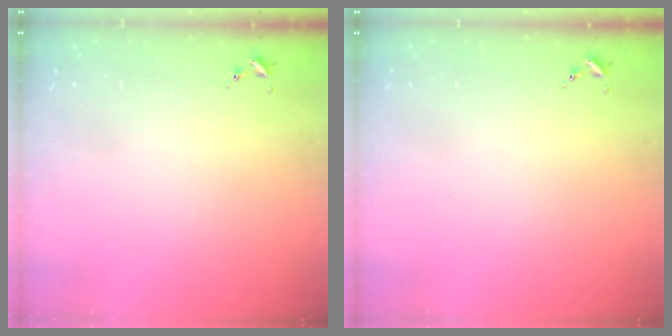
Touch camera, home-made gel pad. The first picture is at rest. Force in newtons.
{"total": 0.0}